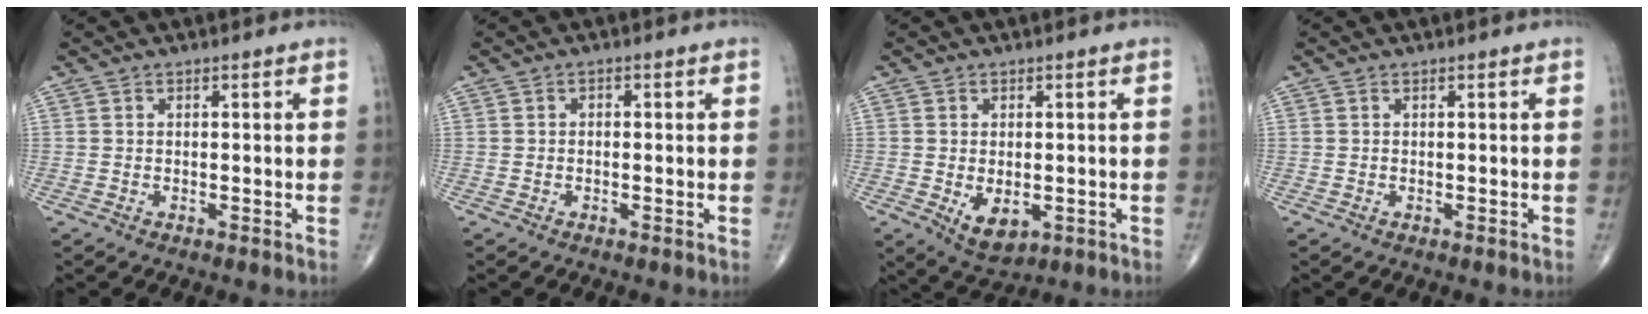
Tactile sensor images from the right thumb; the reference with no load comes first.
{"total": 0.7, "force": [-0.1, 0.6, 0.4], "torque": [0.002, 0.003, -0.008]}
{"total": 5.7, "force": [-1.2, 3.4, 4.4], "torque": [-0.058, -0.011, -0.007]}
{"total": 0.0}